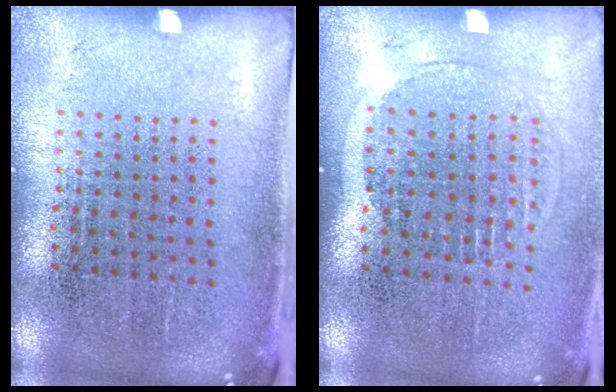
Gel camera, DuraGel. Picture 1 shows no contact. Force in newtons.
{"total": 1.4, "press": 1.2, "slide": 0.7}